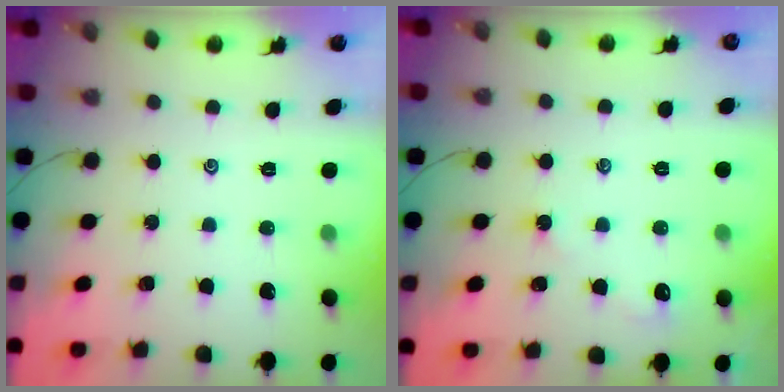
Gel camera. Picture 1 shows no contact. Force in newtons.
{"total": 1.9, "press": 1.8, "slide": 0.4}